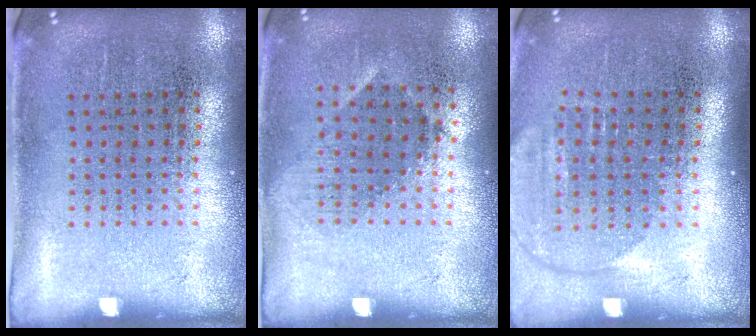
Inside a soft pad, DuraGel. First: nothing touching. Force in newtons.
{"total": 0.9, "press": 0.7, "slide": 0.5}
{"total": 1.5, "press": 1.3, "slide": 0.6}